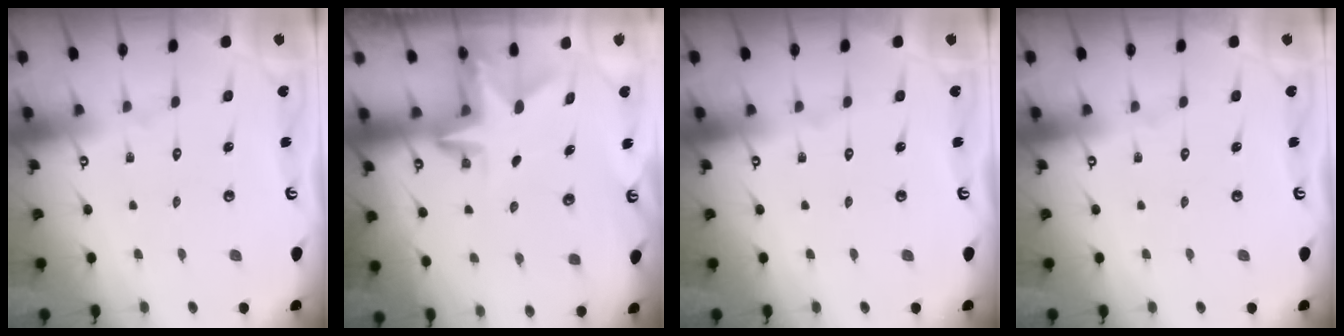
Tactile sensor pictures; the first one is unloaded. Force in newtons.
{"total": 3.0, "press": 3.0, "slide": 0.3}
{"total": 0.0}
{"total": 0.0}